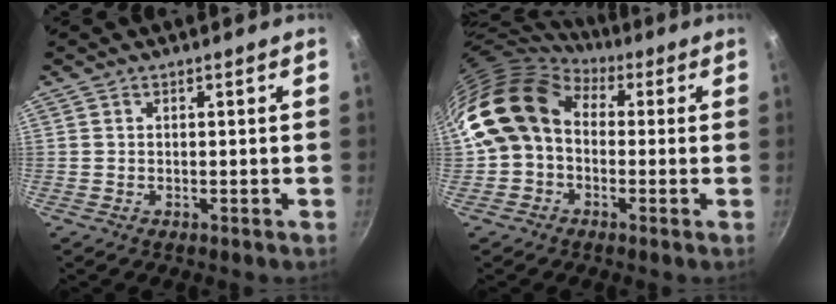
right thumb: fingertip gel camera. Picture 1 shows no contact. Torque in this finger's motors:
{"motor_torque": [-0.68, 2.04, 1.43, -1.00, 0.37]}